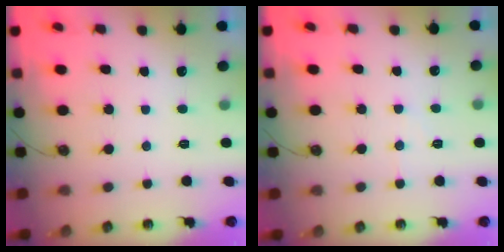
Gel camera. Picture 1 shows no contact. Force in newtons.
{"total": 3.4, "press": 3.4, "slide": 0.5}